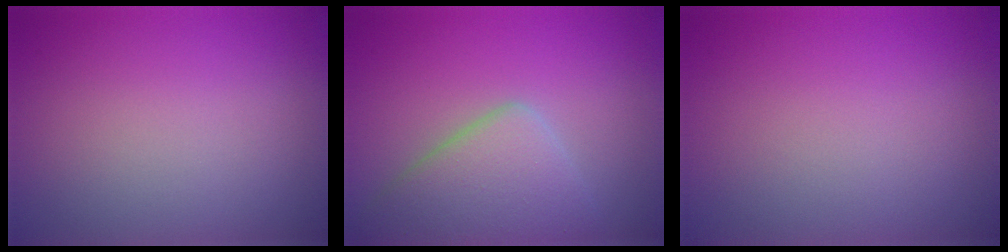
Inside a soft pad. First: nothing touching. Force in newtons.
{"total": 5.6, "press": 5.6, "slide": 0.4}
{"total": 0.0}